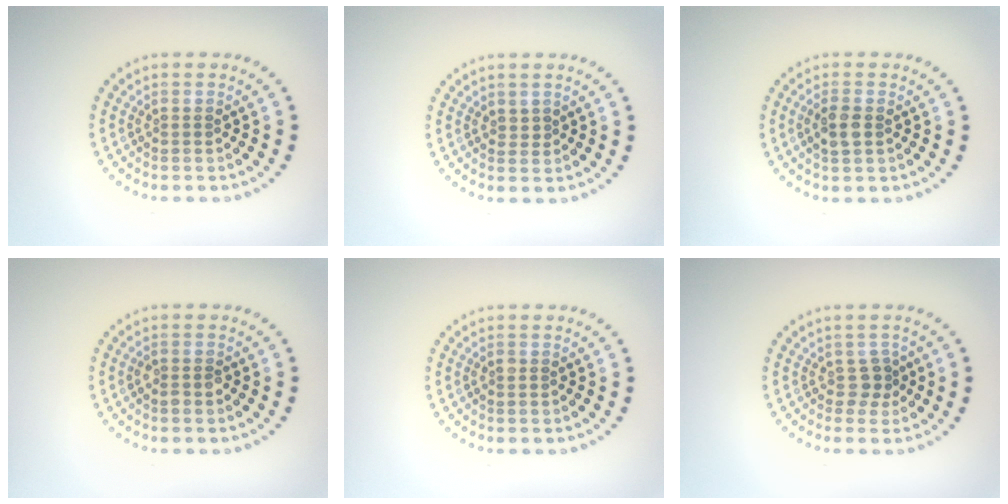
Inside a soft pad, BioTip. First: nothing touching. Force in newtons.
{"total": 0.6, "press": 0.3, "slide": 0.6}
{"total": 1.9, "press": 1.9, "slide": 0.3}
{"total": 1.1, "press": 1.1, "slide": 0.2}
{"total": 0.5, "press": 0.5, "slide": 0.2}
{"total": 1.4, "press": 1.0, "slide": 1.0}